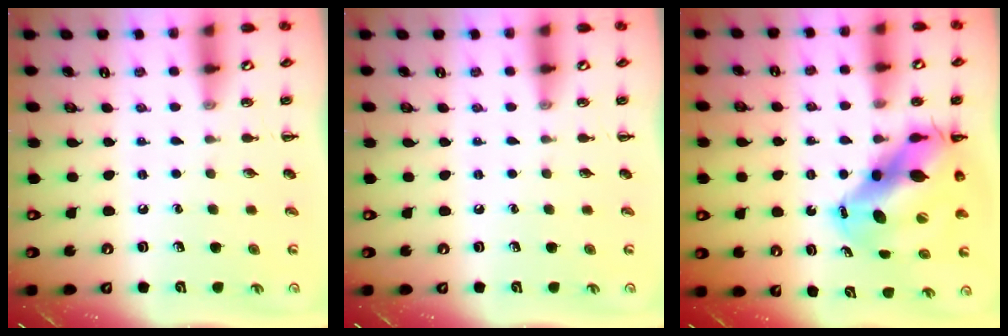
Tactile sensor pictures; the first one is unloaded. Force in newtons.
{"total": 0.0}
{"total": 13.4, "press": 12.9, "slide": 3.6}